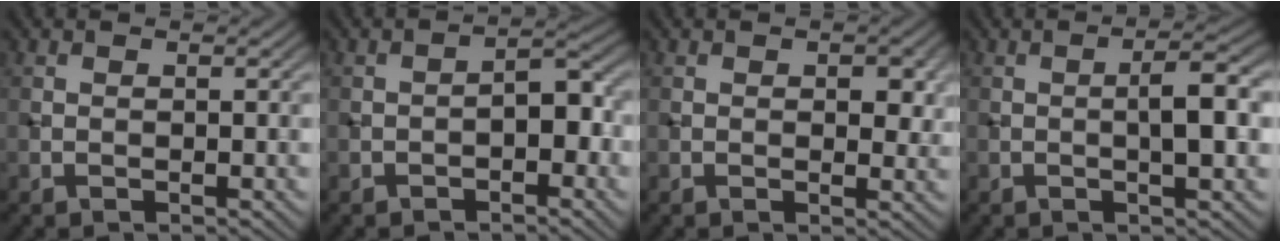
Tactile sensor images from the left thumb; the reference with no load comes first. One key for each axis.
{"total": 3.2, "fx": -1.4, "fy": 1.5, "fz": 2.5, "tx": -0.031, "ty": 0.014, "tz": -0.028}
{"total": 2.8, "fx": 0.5, "fy": 1.6, "fz": 2.3, "tx": -0.029, "ty": -0.007, "tz": 0.007}
{"total": 4.1, "fx": -0.4, "fy": 0.8, "fz": 4.0, "tx": -0.066, "ty": 0.009, "tz": -0.012}